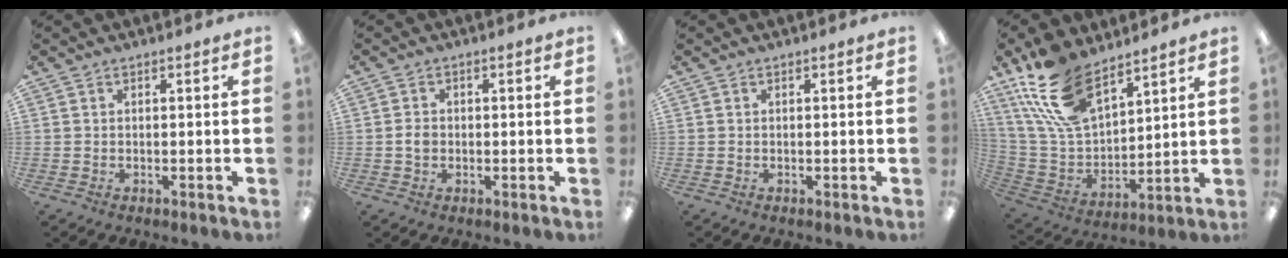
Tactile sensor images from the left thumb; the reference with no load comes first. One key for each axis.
{"total": 2.2, "fx": -0.2, "fy": 1.7, "fz": 1.4, "tx": -0.027, "ty": 0.005, "tz": -0.005}
{"total": 0.0}
{"total": 19.6, "fx": 12.6, "fy": 9.8, "fz": 11.4, "tx": -0.250, "ty": -0.051, "tz": 0.234}